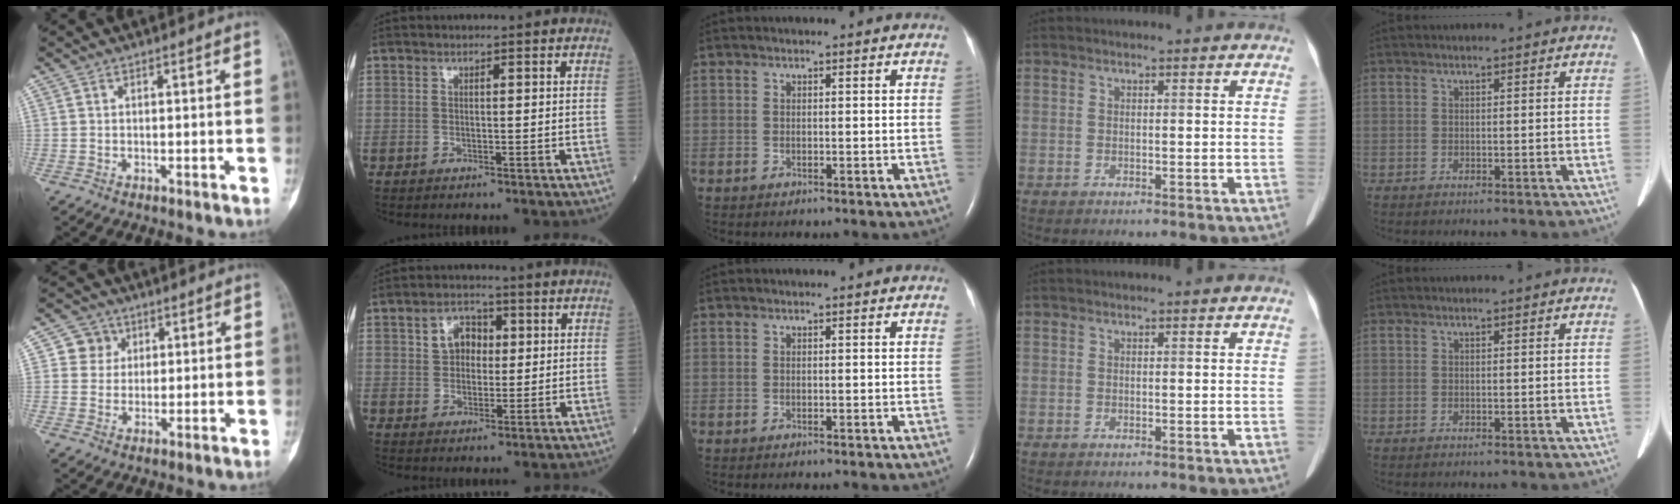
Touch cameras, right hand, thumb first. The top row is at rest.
{"thumb": {"total": 5.0, "force": [1.6, 4.7, 0.7], "torque": [0.018, 0.001, 0.022]}, "index": {"total": 5.1, "force": [1.1, 3.9, 3.1], "torque": [-0.048, 0.015, 0.019]}, "middle": {"total": 1.2, "force": [-1.1, 0.0, 0.4], "torque": [-0.006, -0.001, -0.013]}}